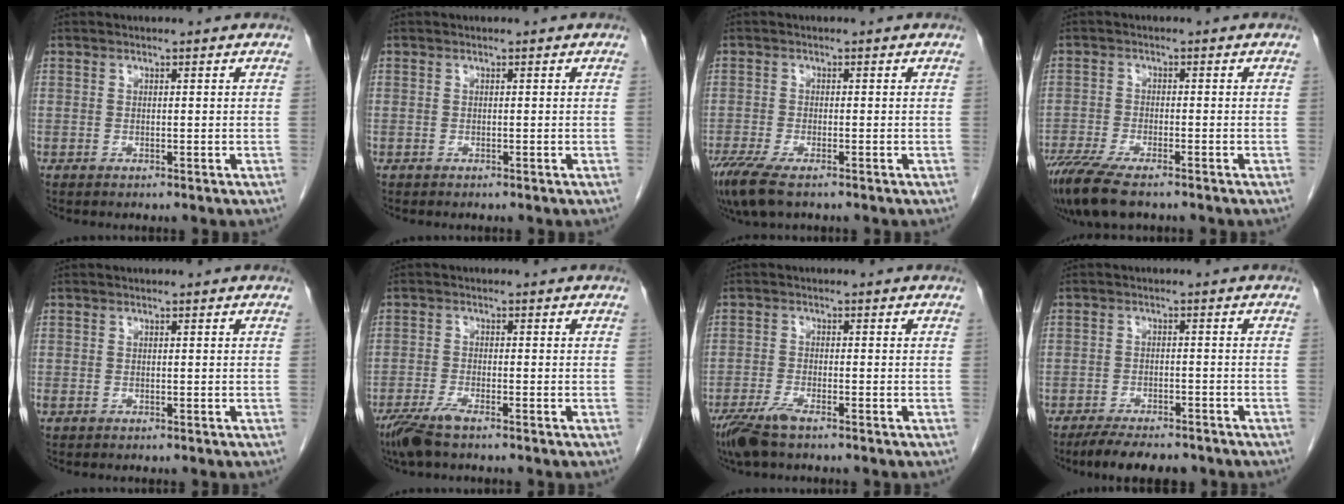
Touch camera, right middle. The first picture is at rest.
{"total": 0.0}
{"total": 6.5, "force": [-4.5, 1.6, 4.3], "torque": [-0.086, -0.019, -0.079]}
{"total": 9.4, "force": [-7.2, 2.0, 5.7], "torque": [-0.101, -0.022, -0.122]}
{"total": 0.0}
{"total": 4.5, "force": [-3.3, 0.6, 2.9], "torque": [-0.066, -0.011, -0.065]}
{"total": 4.9, "force": [-3.6, 0.8, 3.3], "torque": [-0.072, -0.012, -0.068]}
{"total": 8.2, "force": [-6.9, 2.6, 3.5], "torque": [-0.050, -0.007, -0.104]}